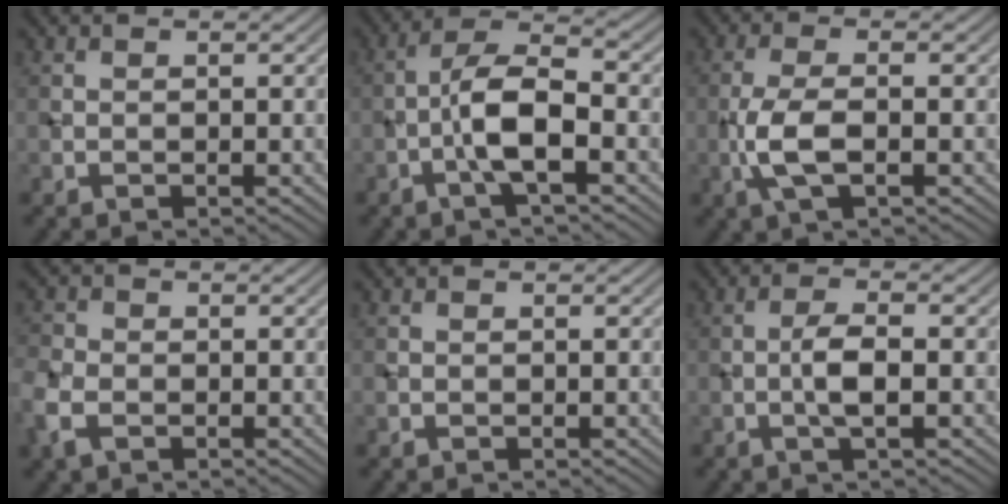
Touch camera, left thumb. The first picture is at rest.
{"total": 6.5, "force": [-2.0, 1.9, 5.9], "torque": [-0.112, 0.016, -0.048]}
{"total": 4.9, "force": [-1.2, 1.7, 4.4], "torque": [-0.103, 0.003, -0.031]}
{"total": 4.4, "force": [-1.9, 3.1, 2.5], "torque": [-0.074, -0.006, -0.048]}
{"total": 0.0}
{"total": 3.3, "force": [-0.6, 0.8, 3.2], "torque": [-0.064, 0.007, -0.018]}